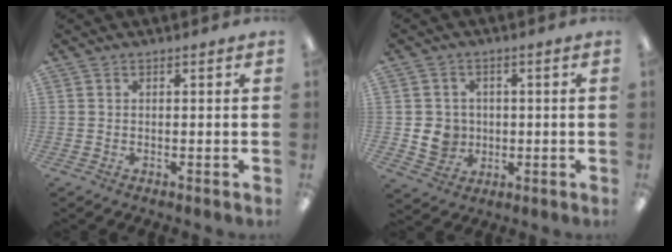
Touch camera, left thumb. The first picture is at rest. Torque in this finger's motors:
{"motor_torque": [-0.02, 0.03, 0.02, -0.01, 0.00]}